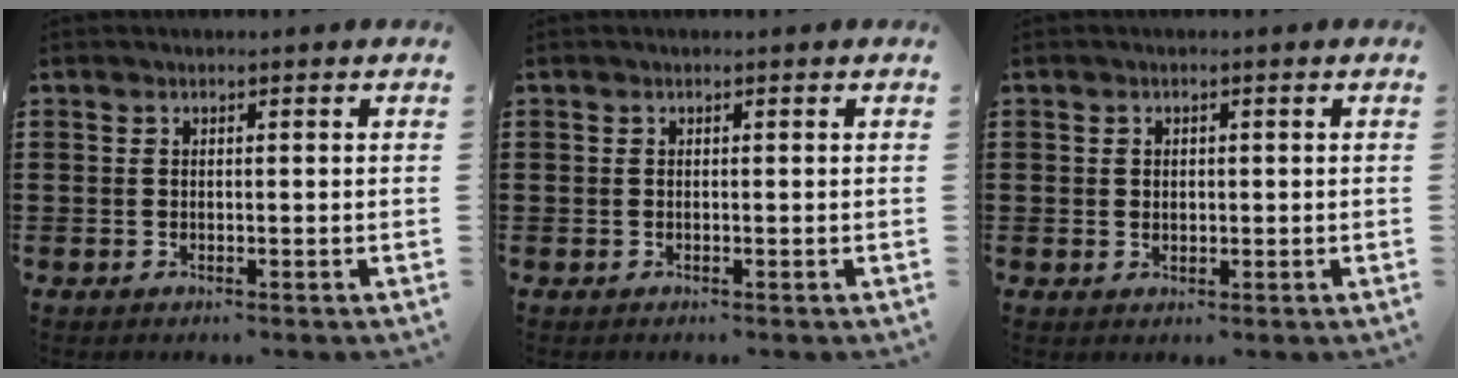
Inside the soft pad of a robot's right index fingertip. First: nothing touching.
{"total": 0.0}
{"total": 1.0, "force": [0.3, 0.8, 0.5], "torque": [-0.011, 0.006, 0.005]}